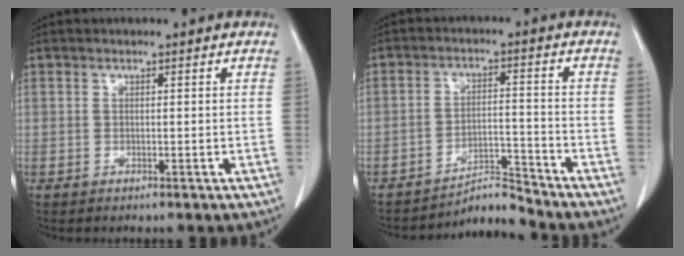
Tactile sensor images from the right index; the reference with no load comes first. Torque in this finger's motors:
{"motor_torque": [-0.77, -0.73, -0.43, -0.15]}